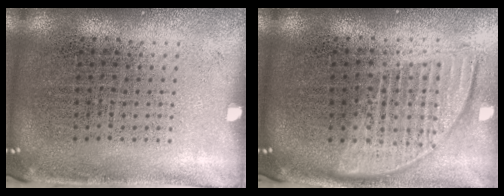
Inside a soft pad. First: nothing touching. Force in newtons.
{"total": 1.8, "press": 1.5, "slide": 1.0}